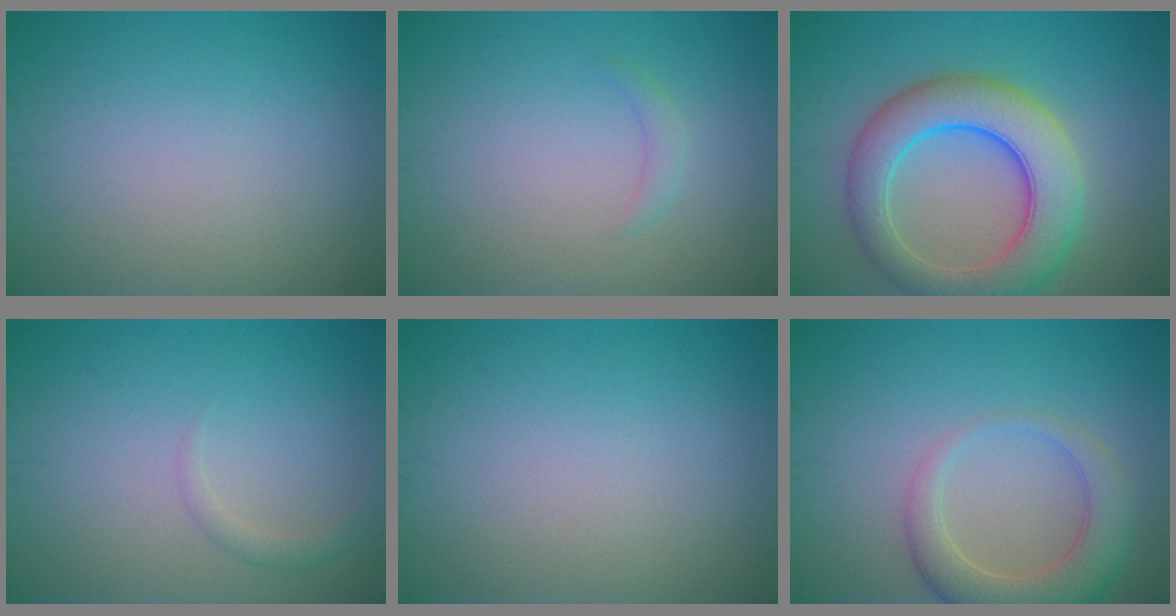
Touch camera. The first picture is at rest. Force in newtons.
{"total": 1.0, "press": 1.0, "slide": 0.1}
{"total": 8.2, "press": 8.2, "slide": 0.2}
{"total": 1.2, "press": 1.2, "slide": 0.1}
{"total": 0.0}
{"total": 4.9, "press": 4.9, "slide": 0.5}